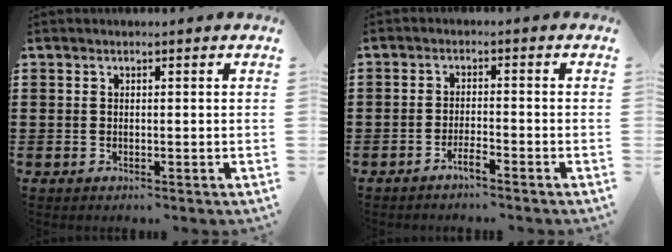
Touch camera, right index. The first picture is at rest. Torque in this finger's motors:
{"motor_torque": [1.05, 0.91, 0.12, 0.06]}